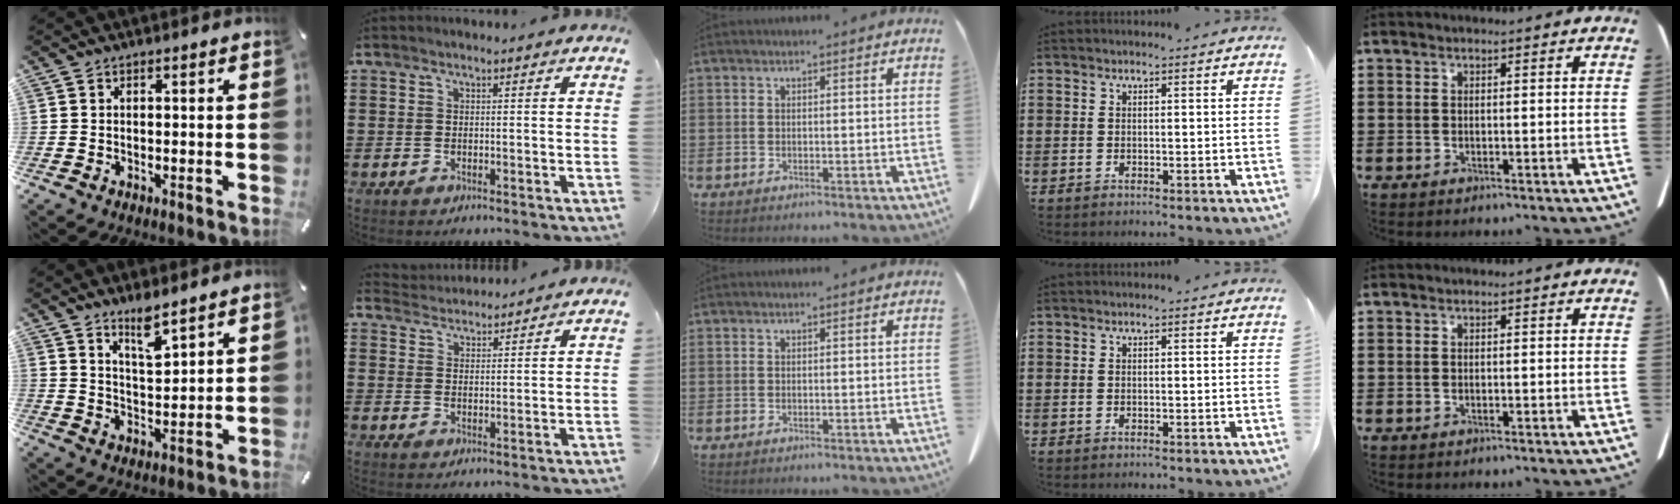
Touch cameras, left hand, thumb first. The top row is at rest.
{"thumb": {"total": 6.2, "force": [5.4, 1.1, 2.8], "torque": [-0.047, -0.038, 0.095]}, "index": {"total": 3.3, "force": [3.2, 0.3, -0.6], "torque": [-0.002, -0.011, 0.060]}}